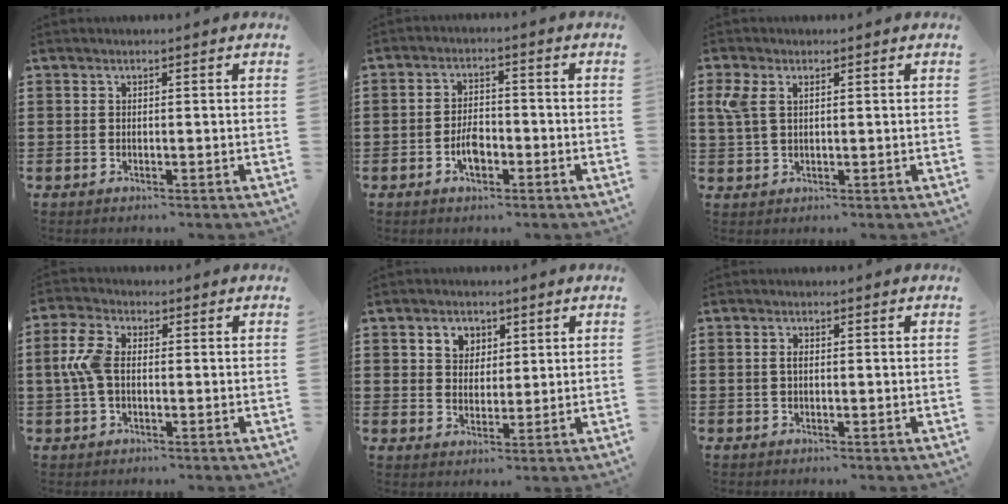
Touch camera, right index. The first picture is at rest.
{"total": 4.3, "force": [-1.9, 2.2, 3.2], "torque": [-0.062, 0.004, -0.035]}
{"total": 3.4, "force": [1.1, 1.9, 2.6], "torque": [-0.071, 0.002, 0.015]}
{"total": 6.1, "force": [-0.1, 3.4, 5.1], "torque": [-0.141, -0.004, -0.014]}
{"total": 3.7, "force": [1.9, 3.1, 1.0], "torque": [-0.025, 0.010, 0.031]}
{"total": 1.2, "force": [0.0, 0.5, 1.1], "torque": [-0.021, 0.002, -0.002]}